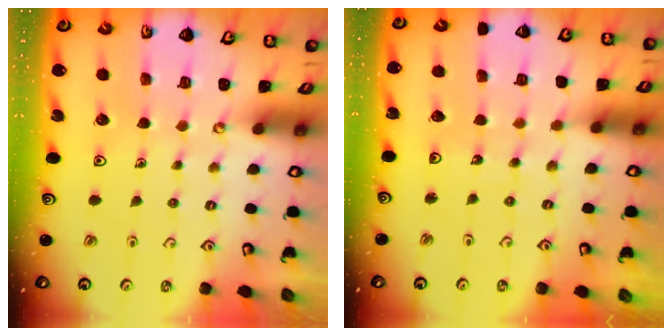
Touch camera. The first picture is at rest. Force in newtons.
{"total": 4.1, "press": 4.1, "slide": 0.3}